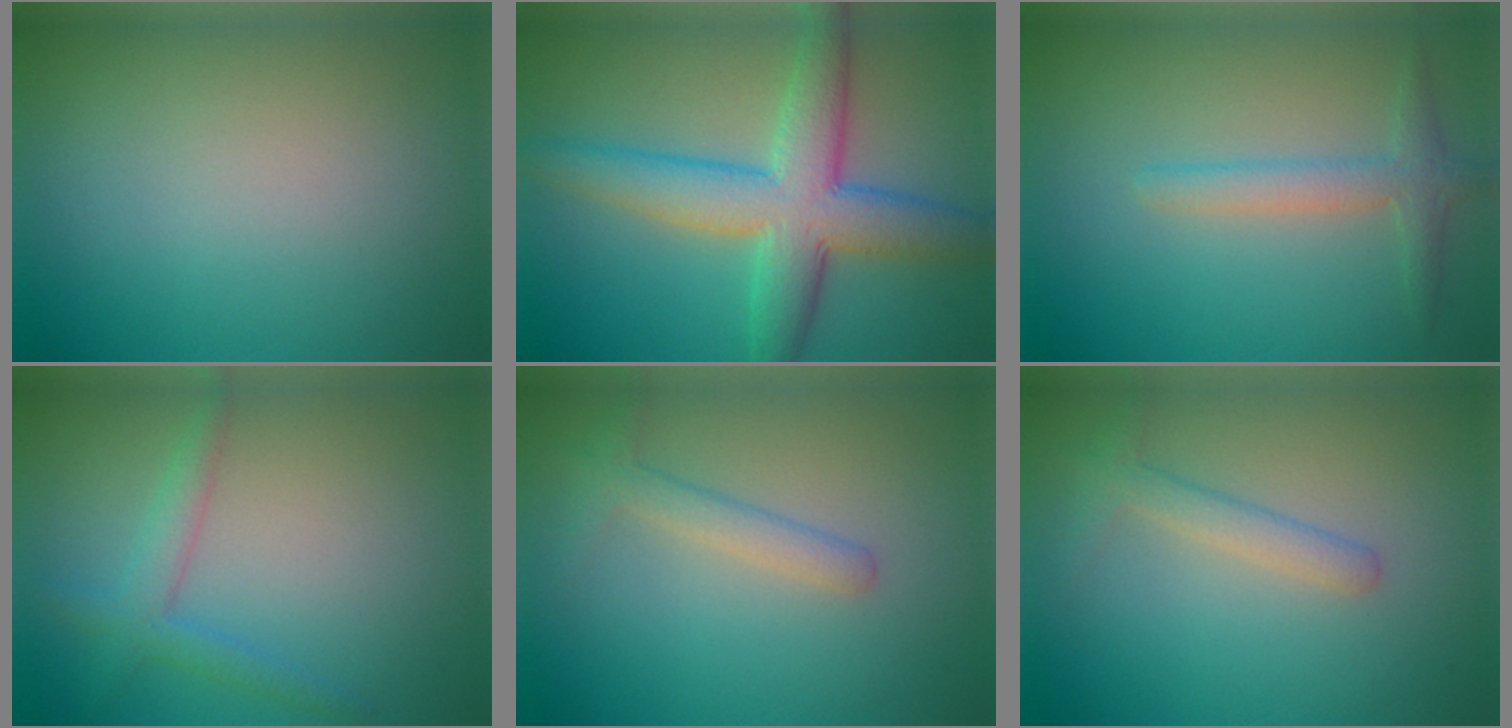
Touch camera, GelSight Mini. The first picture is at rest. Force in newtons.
{"total": 7.5, "press": 7.5, "slide": 0.1}
{"total": 2.4, "press": 2.4, "slide": 0.1}
{"total": 2.5, "press": 2.5, "slide": 0.1}
{"total": 2.0, "press": 2.0, "slide": 0.0}
{"total": 2.0, "press": 2.0, "slide": 0.0}